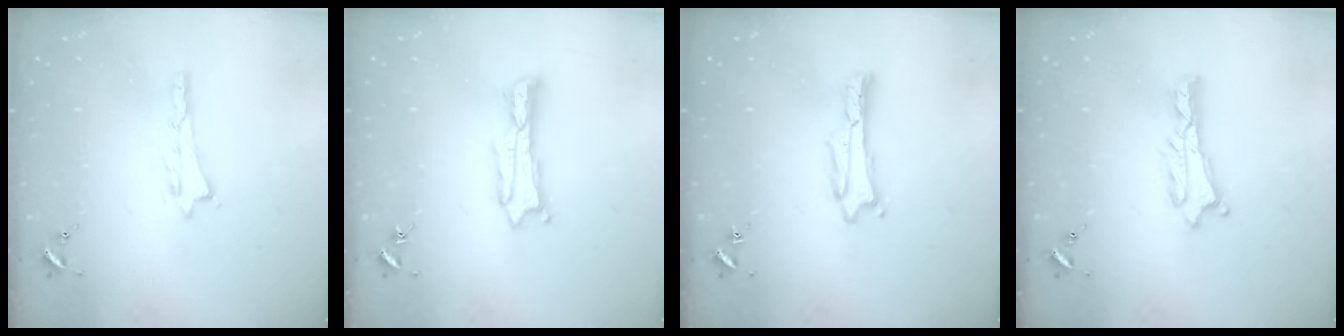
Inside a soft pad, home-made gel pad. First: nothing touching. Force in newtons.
{"total": 1.8, "press": 1.8, "slide": 0.3}
{"total": 1.1, "press": 1.1, "slide": 0.0}
{"total": 1.3, "press": 1.3, "slide": 0.1}